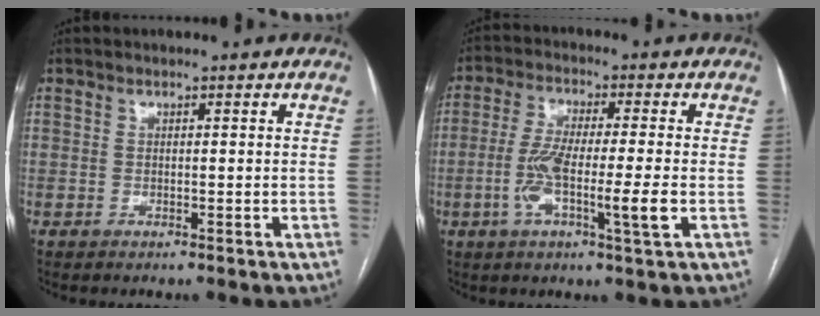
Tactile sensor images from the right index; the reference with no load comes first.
{"total": 9.5, "force": [-2.2, 0.3, 9.2], "torque": [-0.173, -0.007, -0.045]}